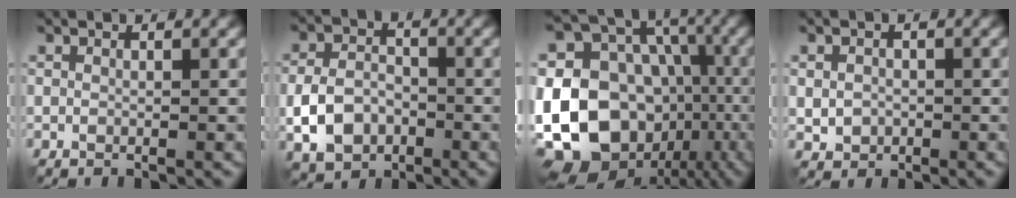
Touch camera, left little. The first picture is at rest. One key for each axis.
{"total": 5.1, "fx": -1.9, "fy": 3.7, "fz": 2.8, "tx": -0.055, "ty": 0.000, "tz": -0.041}
{"total": 20.4, "fx": -4.6, "fy": 16.4, "fz": 11.2, "tx": -0.213, "ty": -0.001, "tz": -0.080}
{"total": 1.9, "fx": -0.2, "fy": 1.6, "fz": 0.9, "tx": -0.015, "ty": -0.003, "tz": -0.005}